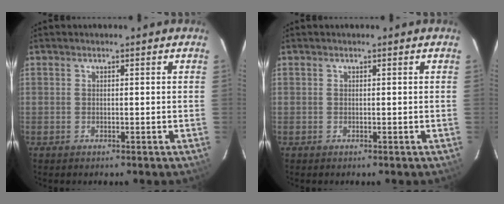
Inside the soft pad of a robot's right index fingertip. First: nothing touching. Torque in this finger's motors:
{"motor_torque": [0.00, 0.00, 0.00, 0.00]}